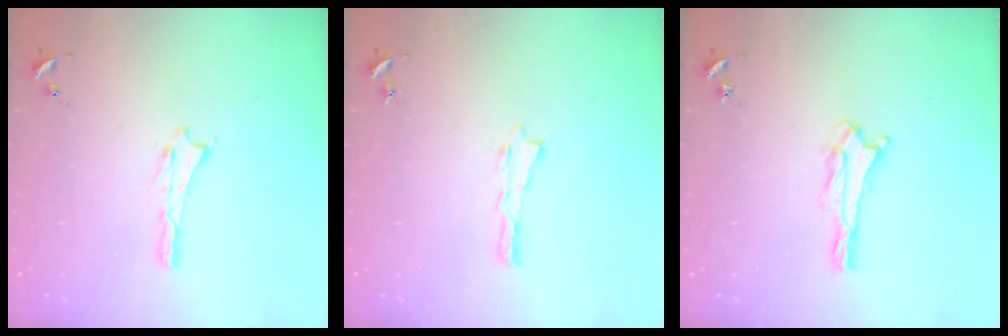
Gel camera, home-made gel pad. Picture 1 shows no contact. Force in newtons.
{"total": 0.0}
{"total": 0.7, "press": 0.7, "slide": 0.1}